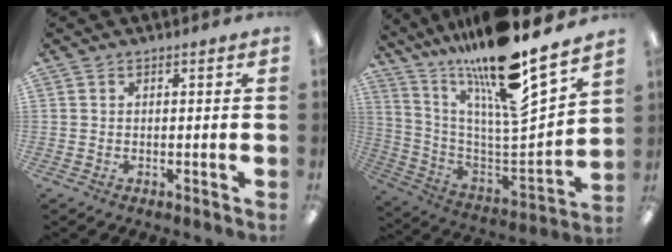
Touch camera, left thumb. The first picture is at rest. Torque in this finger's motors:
{"motor_torque": [1.74, -0.01, 2.10, -0.66, 0.21]}